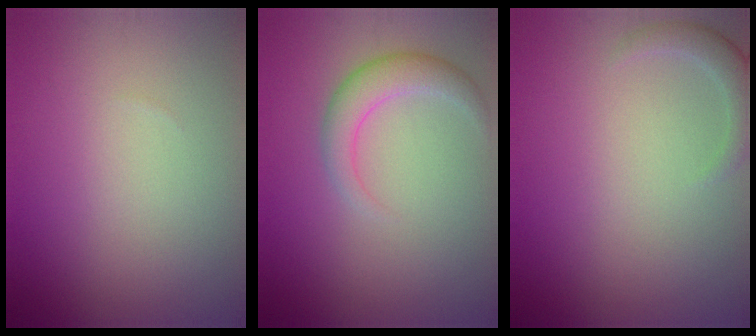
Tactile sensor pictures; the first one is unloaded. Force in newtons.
{"total": 2.8, "press": 2.8, "slide": 0.2}
{"total": 1.8, "press": 1.8, "slide": 0.3}